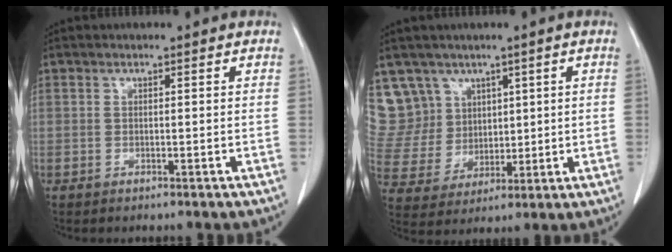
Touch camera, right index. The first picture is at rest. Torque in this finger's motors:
{"motor_torque": [-0.35, 0.39, -0.06, -0.01]}